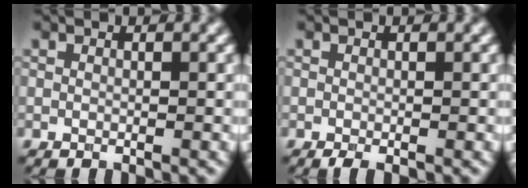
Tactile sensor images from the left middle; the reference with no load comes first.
{"total": 1.0, "force": [-0.5, 0.2, 0.8], "torque": [-0.016, -0.003, -0.010]}